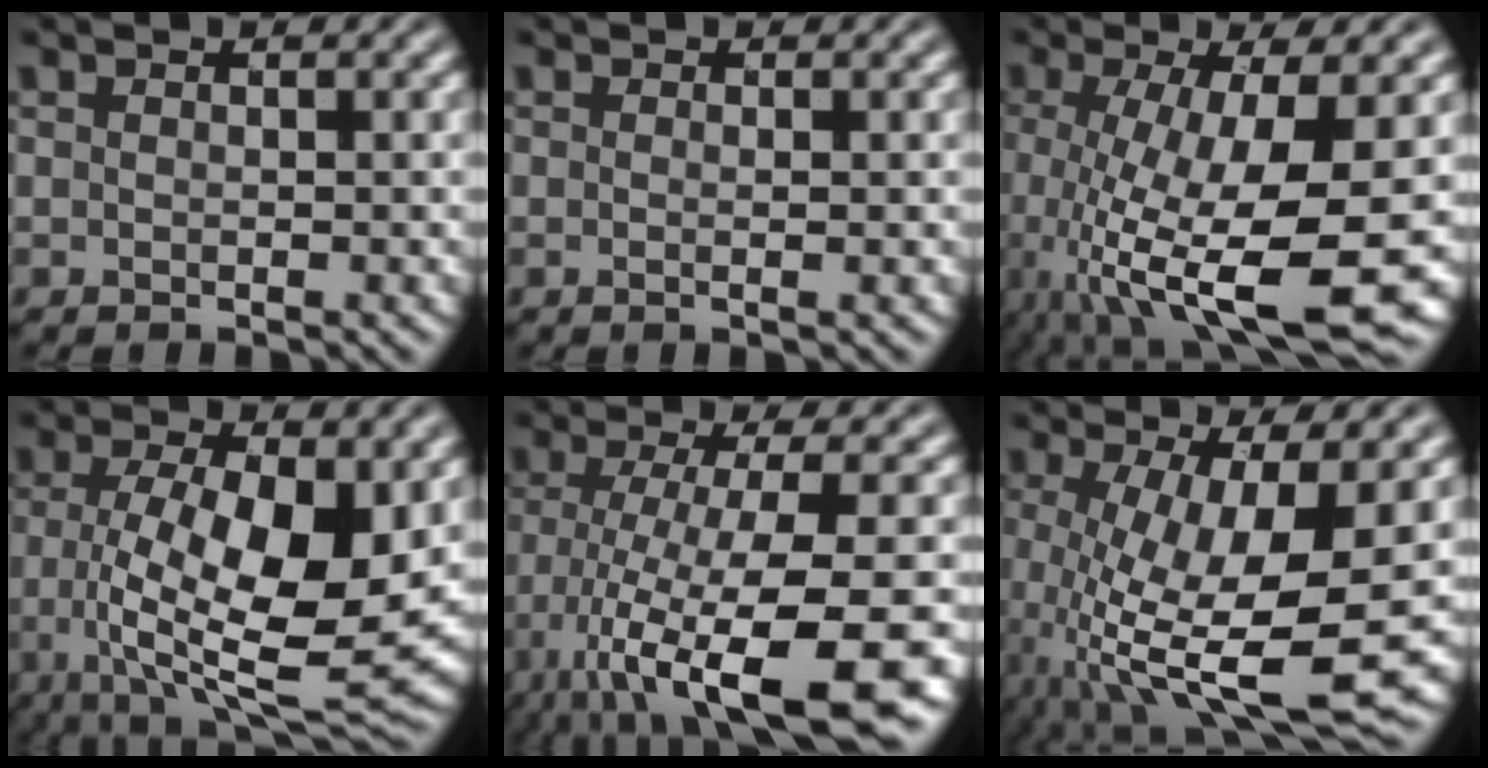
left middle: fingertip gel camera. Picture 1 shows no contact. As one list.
[{"total": 0.6, "force": [-0.2, 0.0, 0.5], "torque": [-0.013, 0.000, -0.001]}, {"total": 12.8, "force": [-4.2, 3.8, 11.5], "torque": [-0.219, -0.033, -0.054]}, {"total": 12.0, "force": [-1.1, 4.2, 11.2], "torque": [-0.193, -0.018, -0.006]}, {"total": 12.7, "force": [-5.9, 2.9, 10.8], "torque": [-0.186, -0.027, -0.086]}, {"total": 11.7, "force": [-3.2, 3.6, 10.7], "torque": [-0.207, -0.029, -0.040]}]